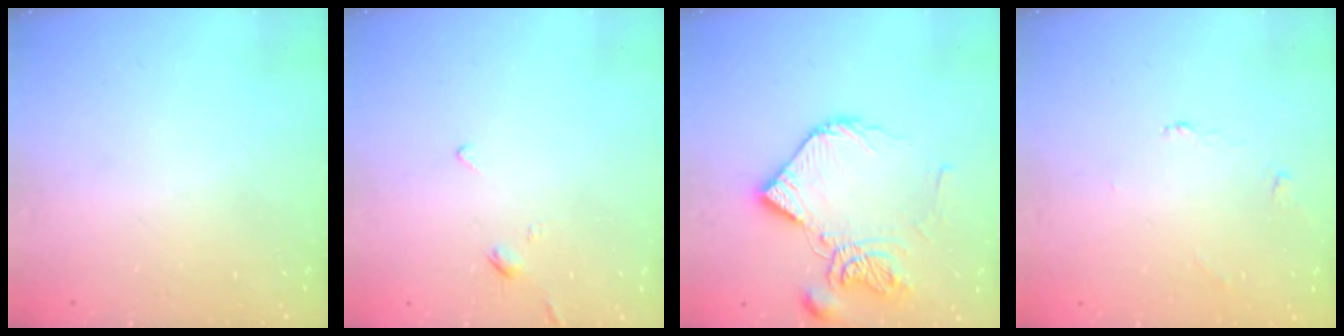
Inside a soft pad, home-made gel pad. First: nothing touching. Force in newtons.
{"total": 2.1, "press": 2.0, "slide": 0.6}
{"total": 14.0, "press": 13.9, "slide": 1.8}
{"total": 2.2, "press": 2.2, "slide": 0.4}